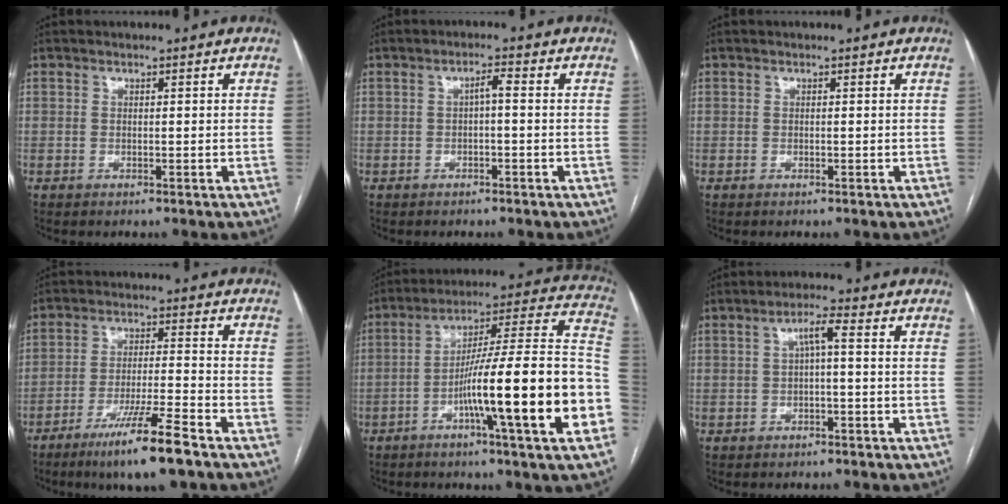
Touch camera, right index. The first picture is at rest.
{"total": 1.8, "force": [-0.2, 0.3, 1.8], "torque": [-0.028, 0.006, -0.002]}
{"total": 0.0}
{"total": 10.4, "force": [-7.1, -0.1, 7.7], "torque": [-0.138, -0.024, -0.124]}
{"total": 24.4, "force": [-6.9, 0.2, 23.4], "torque": [-0.271, 0.008, -0.113]}
{"total": 2.9, "force": [0.2, 0.2, 2.9], "torque": [-0.052, 0.015, 0.005]}